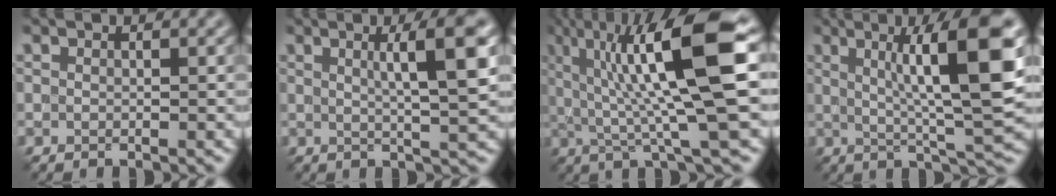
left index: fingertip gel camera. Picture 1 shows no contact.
{"total": 5.8, "force": [1.5, 0.9, 5.5], "torque": [-0.067, 0.007, 0.021]}
{"total": 12.1, "force": [2.4, 2.2, 11.6], "torque": [-0.178, 0.008, 0.043]}
{"total": 10.3, "force": [2.3, 1.5, 9.9], "torque": [-0.125, 0.000, 0.039]}